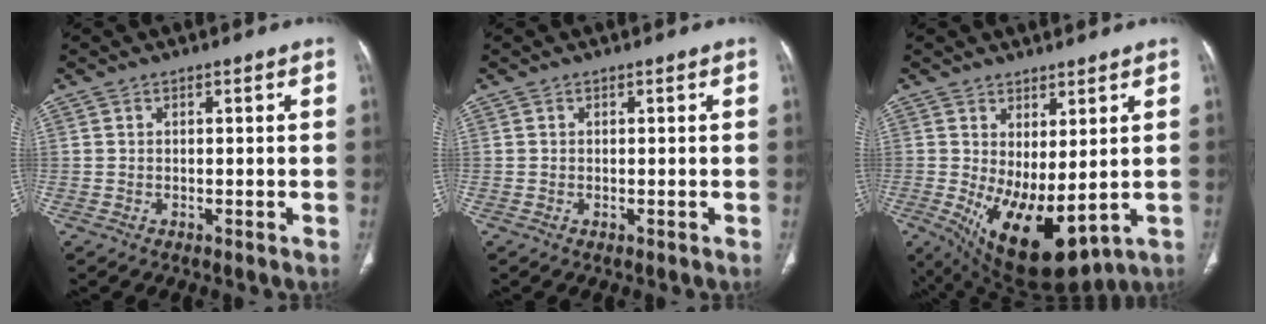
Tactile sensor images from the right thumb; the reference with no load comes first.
{"total": 0.0}
{"total": 13.6, "force": [-1.0, 6.0, 12.1], "torque": [-0.200, -0.023, 0.013]}